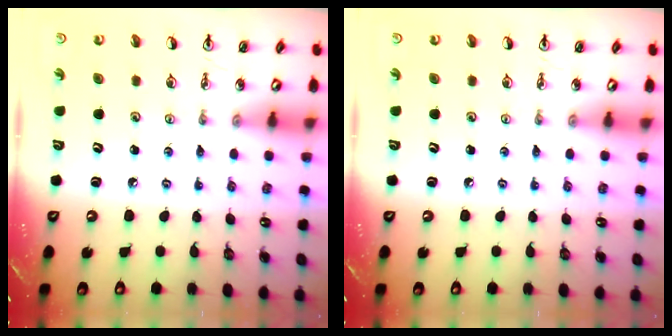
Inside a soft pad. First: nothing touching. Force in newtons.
{"total": 0.0}